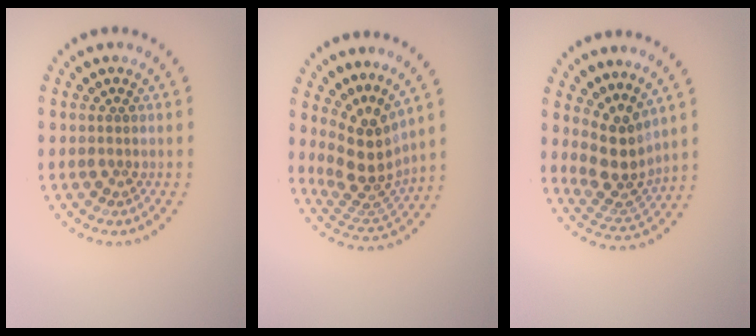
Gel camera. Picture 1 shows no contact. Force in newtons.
{"total": 4.3, "press": 3.1, "slide": 3.0}
{"total": 3.7, "press": 2.7, "slide": 2.5}